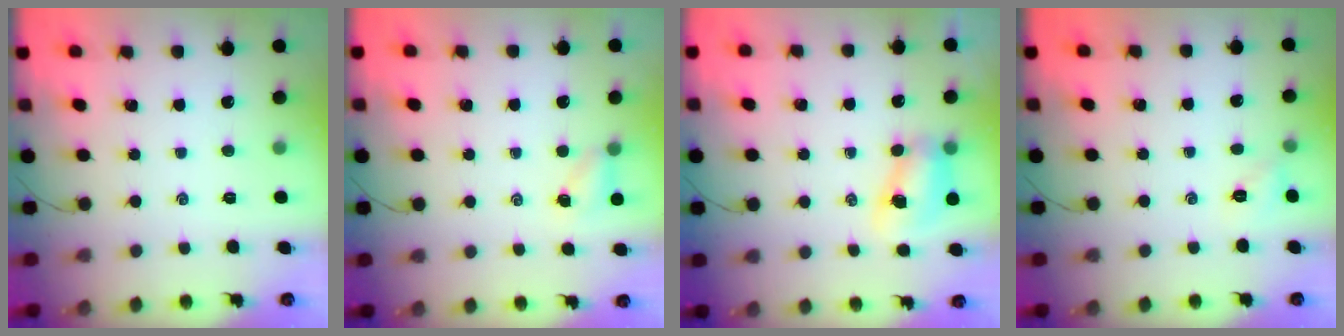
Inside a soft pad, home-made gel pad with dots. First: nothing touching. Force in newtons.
{"total": 3.5, "press": 3.3, "slide": 1.2}
{"total": 8.4, "press": 8.3, "slide": 1.2}
{"total": 3.2, "press": 3.2, "slide": 0.3}